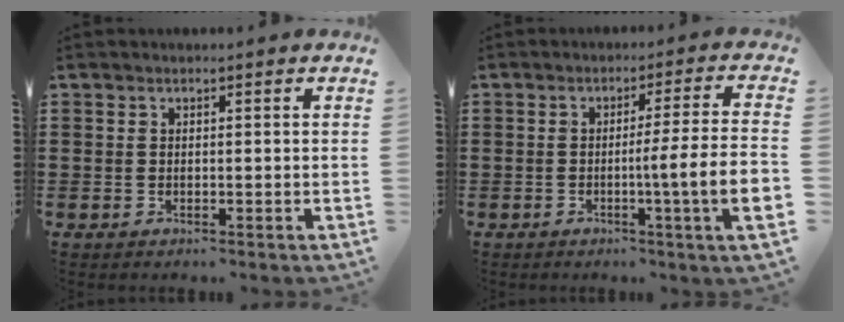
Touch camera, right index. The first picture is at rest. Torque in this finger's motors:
{"motor_torque": [1.60, -0.49, 0.62, 0.16]}